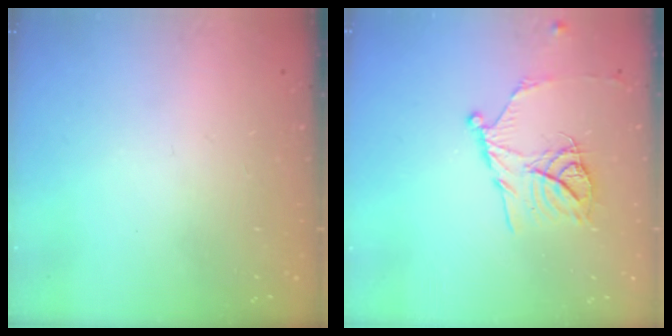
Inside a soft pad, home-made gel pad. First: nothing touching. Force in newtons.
{"total": 13.1, "press": 13.1, "slide": 1.0}